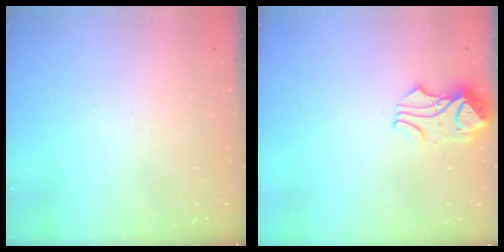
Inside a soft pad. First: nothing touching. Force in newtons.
{"total": 5.6, "press": 5.5, "slide": 0.4}